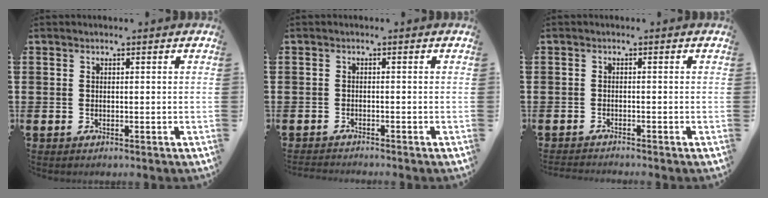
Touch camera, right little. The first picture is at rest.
{"total": 0.9, "force": [-0.9, -0.1, 0.0], "torque": [-0.002, -0.001, -0.018]}
{"total": 0.9, "force": [-0.9, -0.1, 0.0], "torque": [-0.001, -0.001, -0.017]}